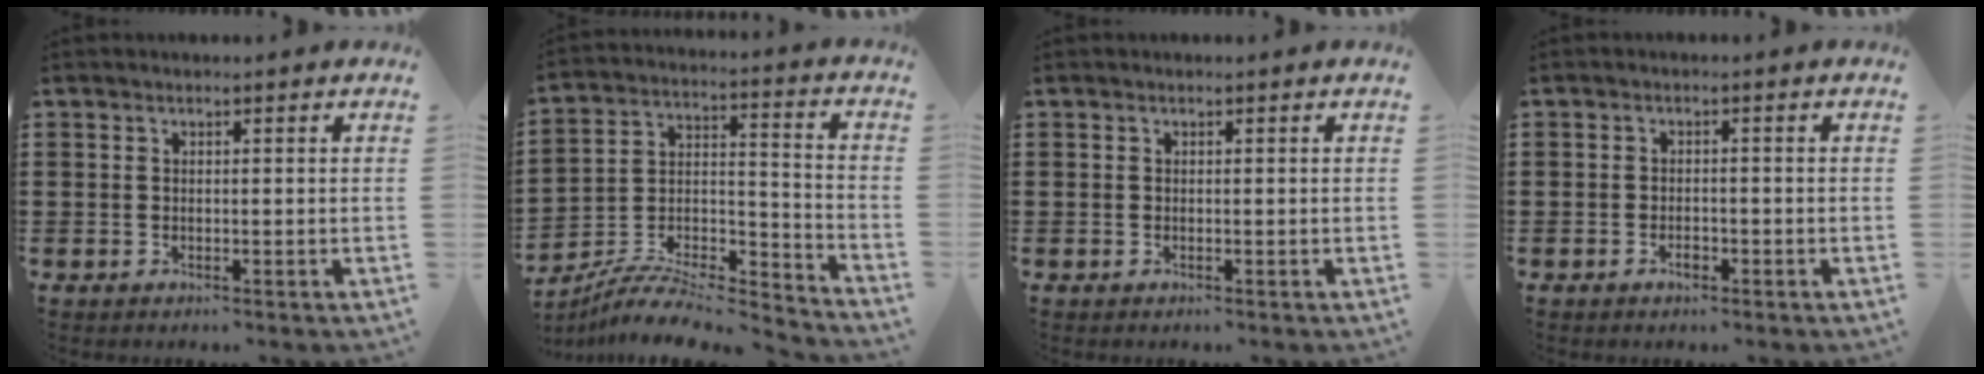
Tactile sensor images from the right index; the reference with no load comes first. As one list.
[{"total": 7.8, "force": [-7.1, 1.6, 2.7], "torque": [-0.042, 0.006, -0.140]}, {"total": 0.0}, {"total": 1.7, "force": [-0.9, 0.8, 1.1], "torque": [-0.023, -0.001, -0.017]}]